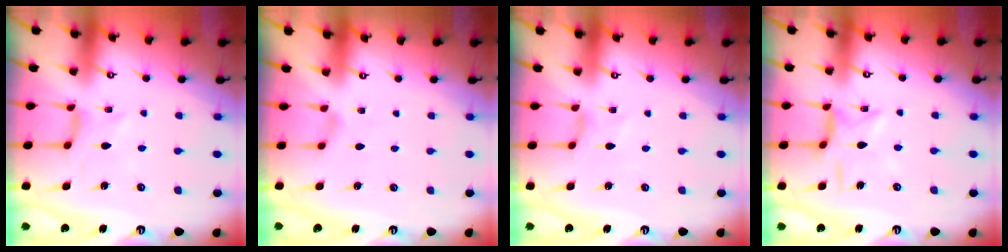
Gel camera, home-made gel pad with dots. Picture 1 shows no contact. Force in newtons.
{"total": 0.8, "press": 0.7, "slide": 0.3}
{"total": 0.6, "press": 0.5, "slide": 0.2}
{"total": 6.0, "press": 6.0, "slide": 0.3}